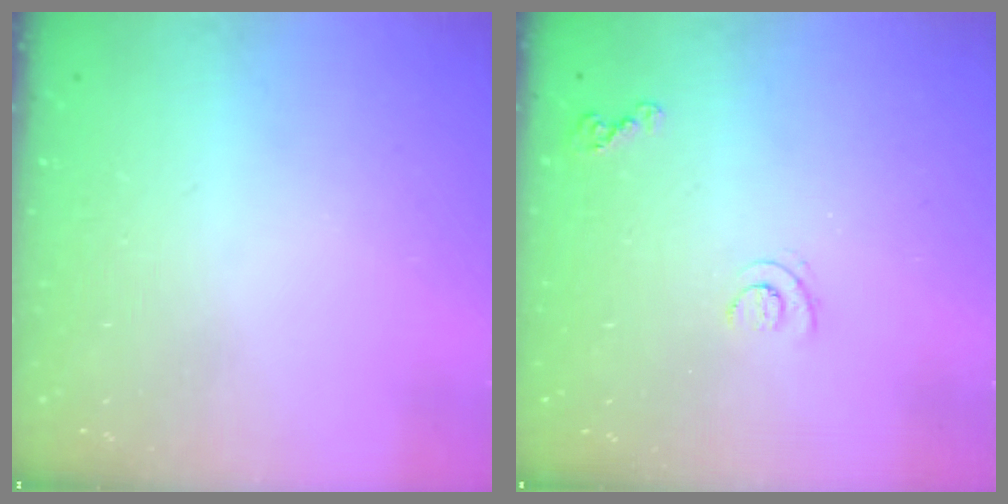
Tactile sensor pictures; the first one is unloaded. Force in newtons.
{"total": 6.2, "press": 6.2, "slide": 0.5}